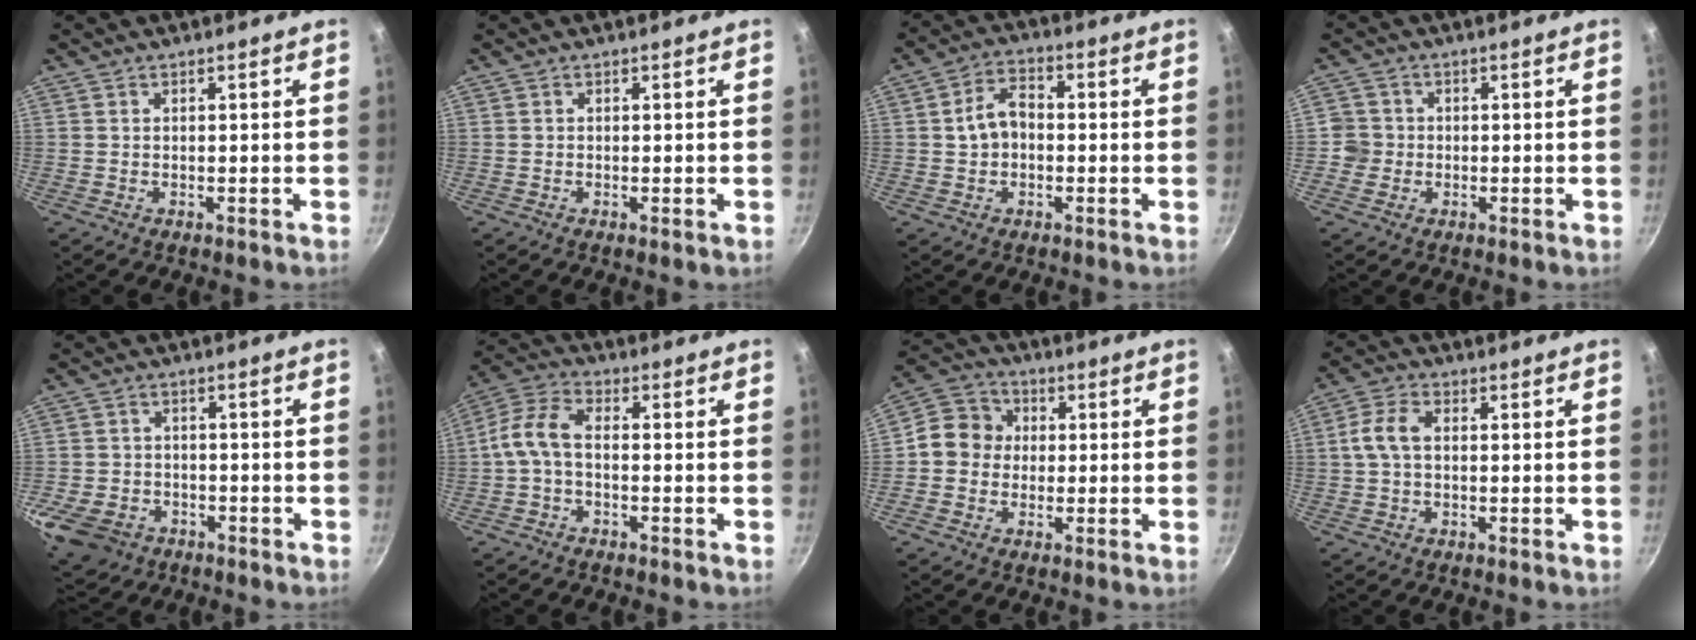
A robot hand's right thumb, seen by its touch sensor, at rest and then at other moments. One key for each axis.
{"total": 0.5, "fx": -0.1, "fy": 0.1, "fz": 0.5, "tx": -0.011, "ty": -0.002, "tz": -0.002}
{"total": 6.6, "fx": -0.1, "fy": 4.8, "fz": 4.6, "tx": -0.070, "ty": 0.023, "tz": -0.010}
{"total": 3.5, "fx": -0.5, "fy": 3.4, "fz": 0.2, "tx": 0.020, "ty": 0.011, "tz": -0.015}
{"total": 12.0, "fx": -5.3, "fy": 9.3, "fz": 5.4, "tx": -0.130, "ty": 0.019, "tz": -0.080}
{"total": 7.8, "fx": -0.9, "fy": 4.4, "fz": 6.4, "tx": -0.133, "ty": 0.028, "tz": -0.029}
{"total": 8.8, "fx": -0.1, "fy": 7.9, "fz": 3.8, "tx": -0.049, "ty": 0.028, "tz": -0.016}
{"total": 5.8, "fx": 0.4, "fy": 3.7, "fz": 4.5, "tx": -0.095, "ty": 0.019, "tz": 0.003}